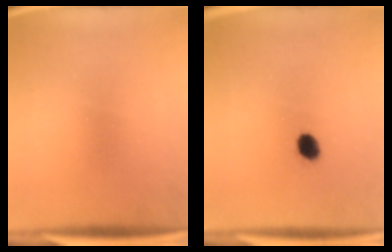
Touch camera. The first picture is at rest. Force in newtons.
{"total": 3.6}